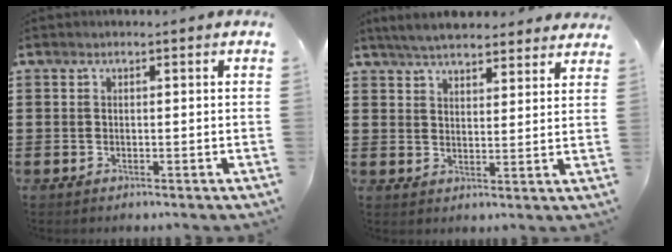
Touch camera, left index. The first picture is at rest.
{"total": 5.1, "force": [4.8, 1.2, 1.1], "torque": [-0.038, -0.010, 0.090]}